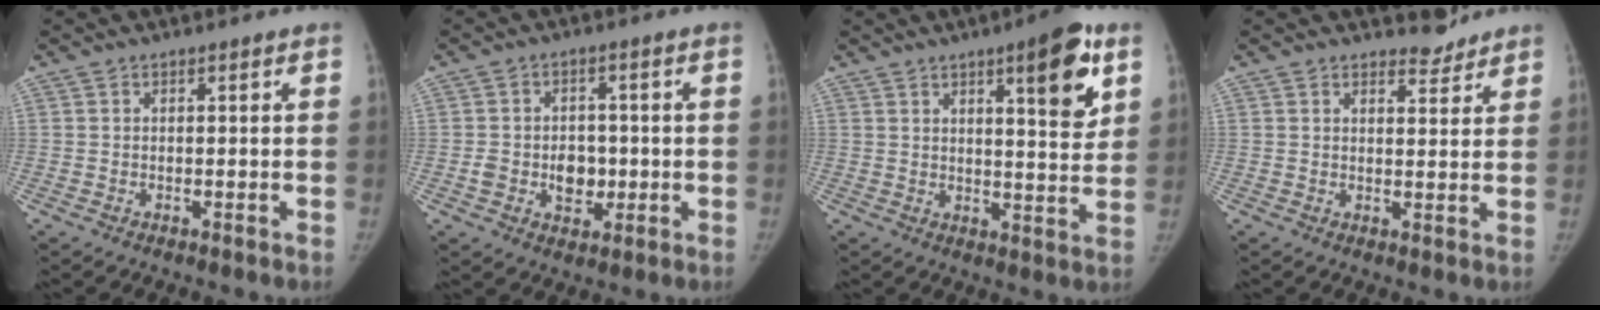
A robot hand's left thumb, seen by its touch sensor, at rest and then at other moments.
{"total": 6.5, "force": [-1.1, 4.9, 4.1], "torque": [-0.035, 0.007, -0.011]}
{"total": 11.5, "force": [5.7, 2.9, 9.6], "torque": [-0.110, -0.029, 0.076]}
{"total": 3.1, "force": [3.0, 0.9, -0.1], "torque": [0.014, -0.028, 0.040]}